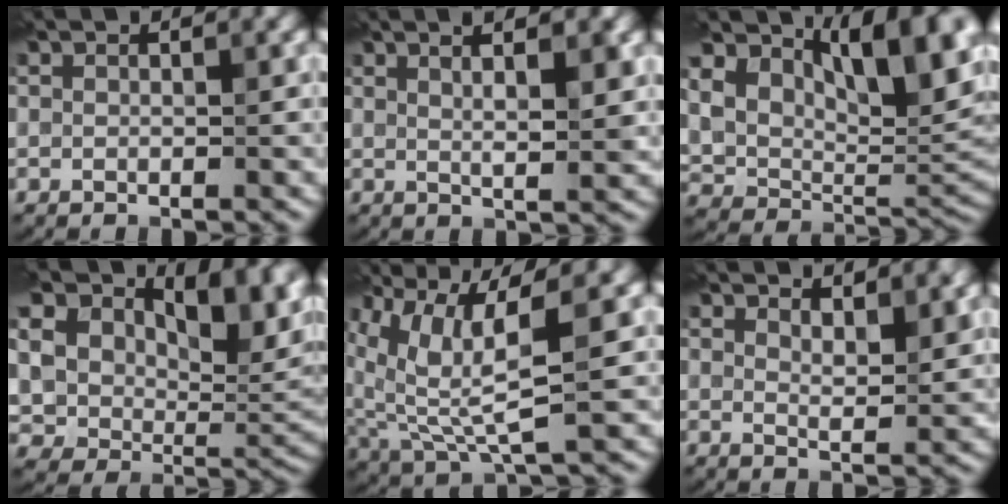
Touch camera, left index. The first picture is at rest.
{"total": 4.9, "force": [2.1, 1.3, 4.2], "torque": [-0.041, 0.014, 0.015]}
{"total": 11.0, "force": [4.6, 5.9, 8.0], "torque": [-0.132, -0.012, 0.087]}
{"total": 18.3, "force": [7.6, 11.2, 12.3], "torque": [-0.227, 0.049, 0.149]}
{"total": 7.4, "force": [2.8, 1.8, 6.5], "torque": [-0.156, -0.003, 0.064]}
{"total": 2.7, "force": [2.2, 0.6, 1.5], "torque": [-0.032, -0.002, 0.038]}